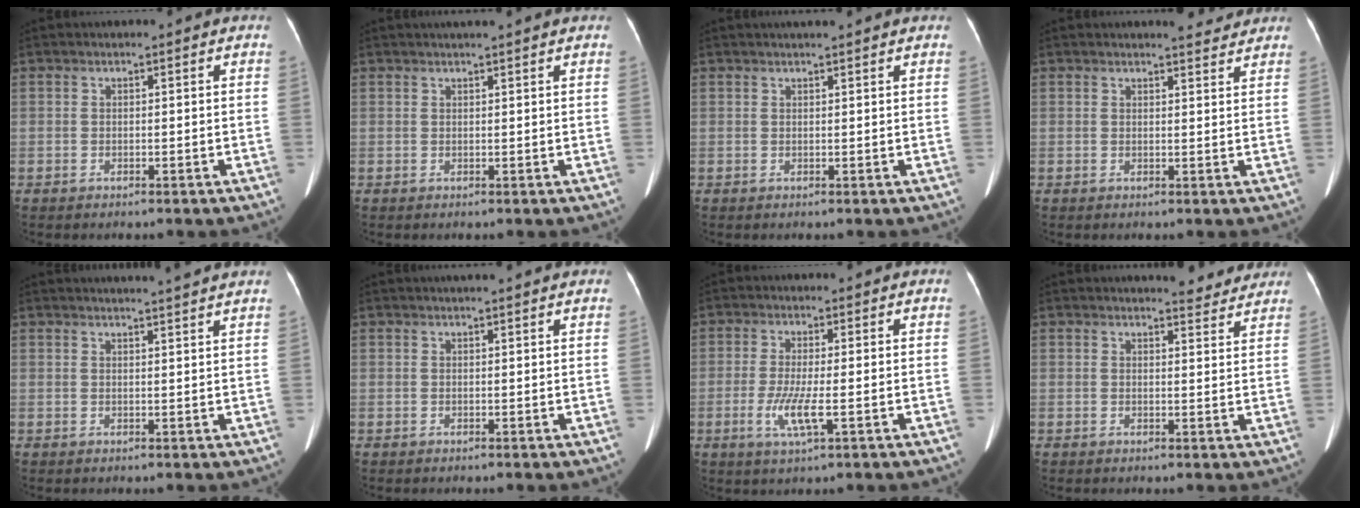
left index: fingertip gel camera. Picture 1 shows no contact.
{"total": 4.8, "force": [4.2, 0.1, 2.4], "torque": [-0.030, 0.029, 0.051]}
{"total": 4.6, "force": [4.0, 0.4, 2.3], "torque": [-0.028, 0.028, 0.048]}
{"total": 3.4, "force": [3.2, 0.6, 0.7], "torque": [-0.012, -0.003, 0.033]}
{"total": 7.7, "force": [7.1, -0.5, 2.8], "torque": [-0.036, 0.015, 0.074]}
{"total": 6.5, "force": [5.6, 0.7, 3.1], "torque": [-0.041, 0.028, 0.066]}
{"total": 5.0, "force": [-1.3, 0.5, 4.8], "torque": [-0.105, -0.011, -0.022]}
{"total": 5.4, "force": [5.1, 1.1, 1.1], "torque": [-0.009, -0.005, 0.049]}